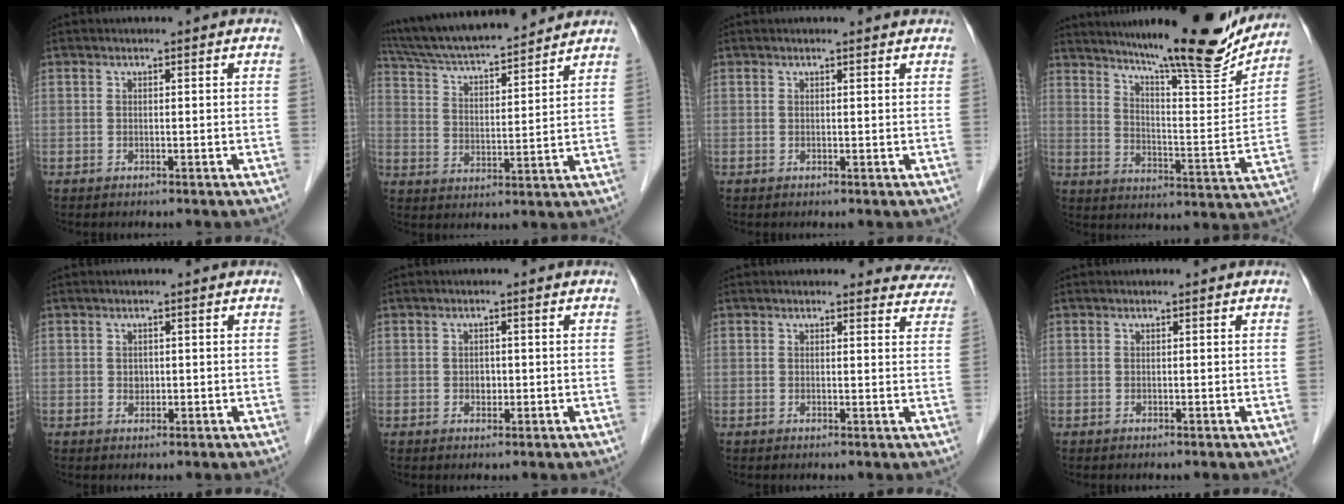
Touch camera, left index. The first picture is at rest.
{"total": 17.7, "force": [16.2, 1.8, 7.1], "torque": [-0.128, 0.025, 0.266]}
{"total": 1.4, "force": [1.4, 0.1, 0.4], "torque": [-0.013, 0.004, 0.012]}
{"total": 20.3, "force": [17.5, 1.7, 10.2], "torque": [-0.152, -0.033, 0.247]}
{"total": 1.1, "force": [-0.1, 1.0, 0.6], "torque": [-0.010, -0.001, 0.000]}
{"total": 1.4, "force": [-0.3, 1.1, 0.8], "torque": [-0.014, 0.000, -0.003]}
{"total": 5.3, "force": [5.0, 1.6, 0.0], "torque": [0.023, -0.019, 0.025]}
{"total": 0.0}